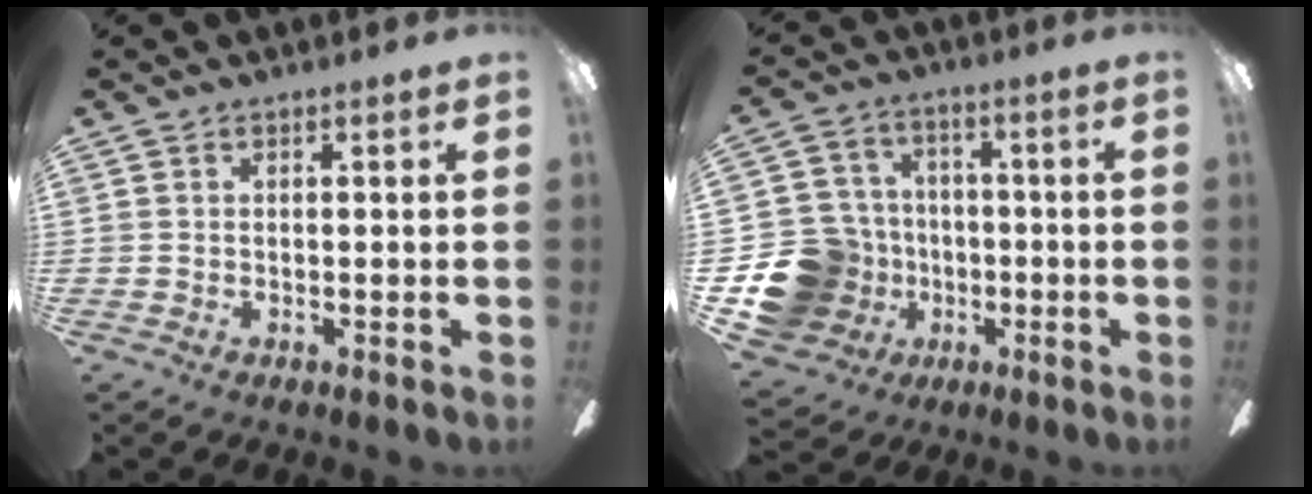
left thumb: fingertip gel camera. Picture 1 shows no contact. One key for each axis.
{"total": 16.5, "fx": -5.2, "fy": 14.5, "fz": 6.1, "tx": -0.126, "ty": 0.041, "tz": -0.077}